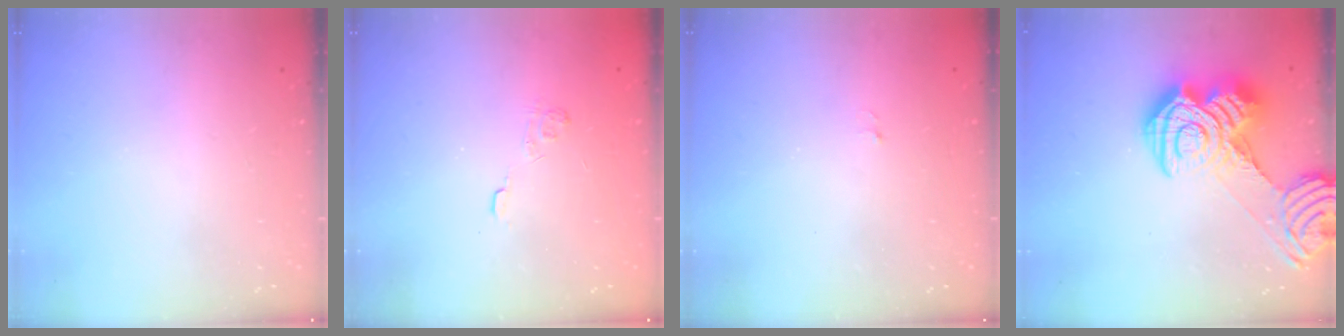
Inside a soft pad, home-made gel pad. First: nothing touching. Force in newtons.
{"total": 2.4, "press": 1.9, "slide": 1.5}
{"total": 2.8, "press": 2.6, "slide": 0.8}
{"total": 21.0, "press": 20.9, "slide": 1.4}